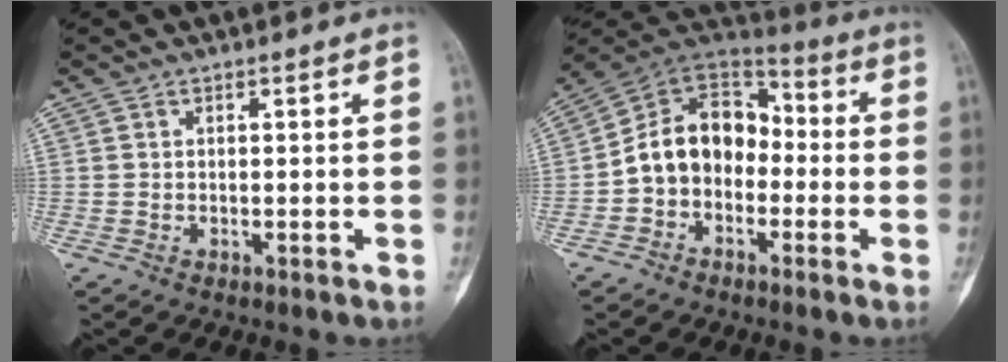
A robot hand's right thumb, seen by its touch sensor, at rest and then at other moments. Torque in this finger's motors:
{"motor_torque": [0.91, 0.93, 0.83, -0.50, 0.28]}